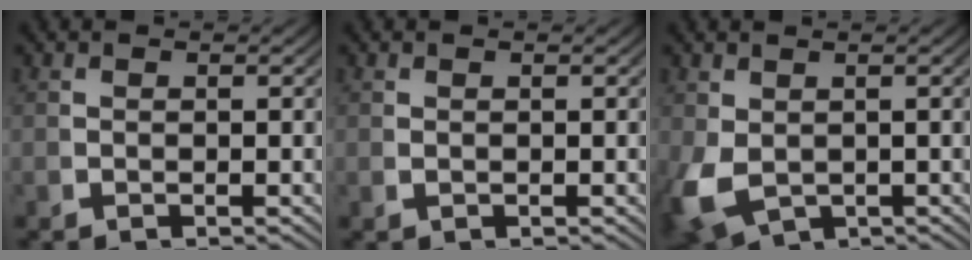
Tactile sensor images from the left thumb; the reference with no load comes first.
{"total": 0.0}
{"total": 5.2, "force": [-1.6, 4.0, 3.0], "torque": [-0.081, -0.038, -0.001]}